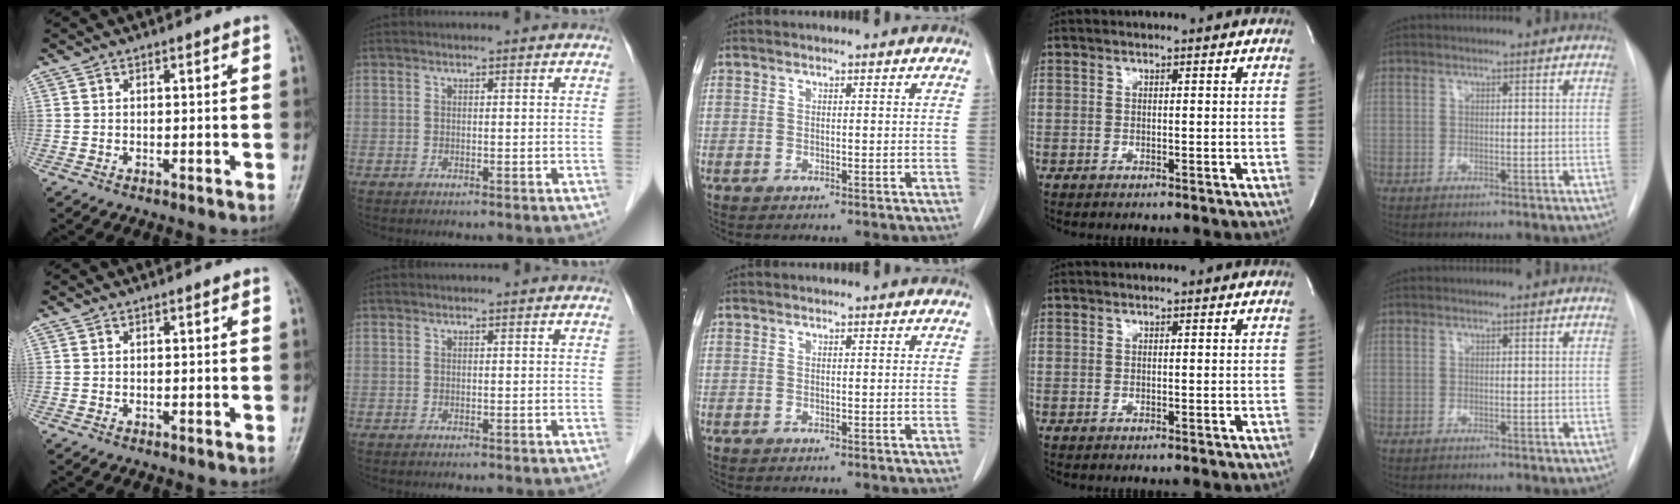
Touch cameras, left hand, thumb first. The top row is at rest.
{}